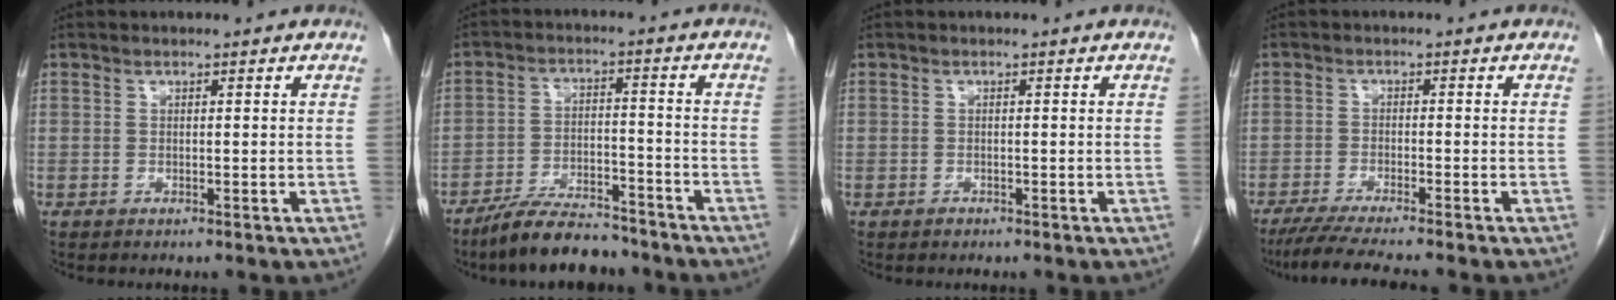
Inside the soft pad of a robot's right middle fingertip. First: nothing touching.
{"total": 9.7, "force": [-8.5, 2.4, 4.1], "torque": [-0.073, -0.008, -0.148]}
{"total": 0.5, "force": [-0.4, 0.3, 0.1], "torque": [-0.006, -0.001, -0.007]}
{"total": 8.0, "force": [-6.8, -0.8, 4.1], "torque": [-0.062, -0.026, -0.112]}